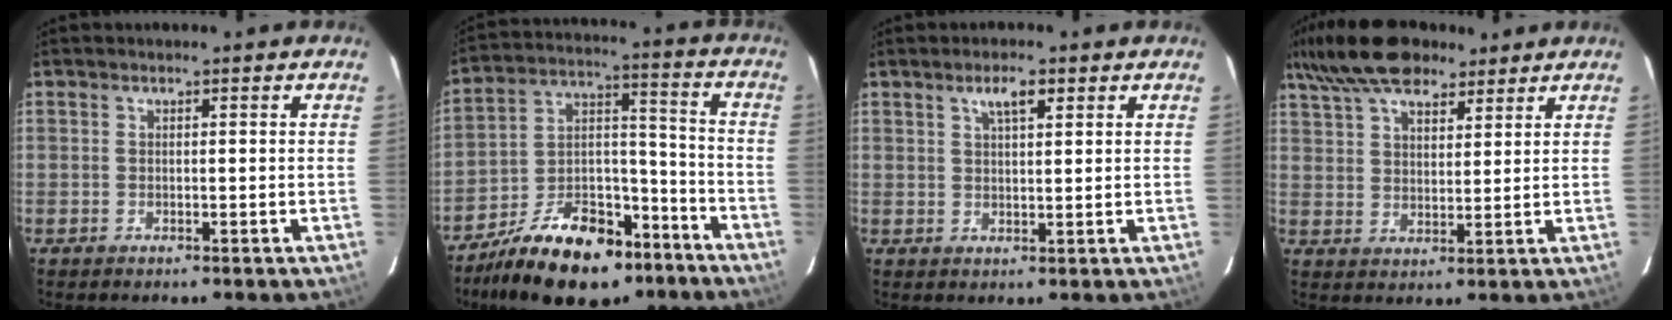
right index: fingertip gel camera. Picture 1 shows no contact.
{"total": 19.9, "force": [-13.2, 10.1, 10.9], "torque": [-0.201, 0.030, -0.203]}
{"total": 3.6, "force": [2.1, 1.1, 2.8], "torque": [-0.047, 0.008, 0.036]}
{"total": 14.3, "force": [10.0, 6.6, 7.8], "torque": [-0.155, 0.048, 0.172]}